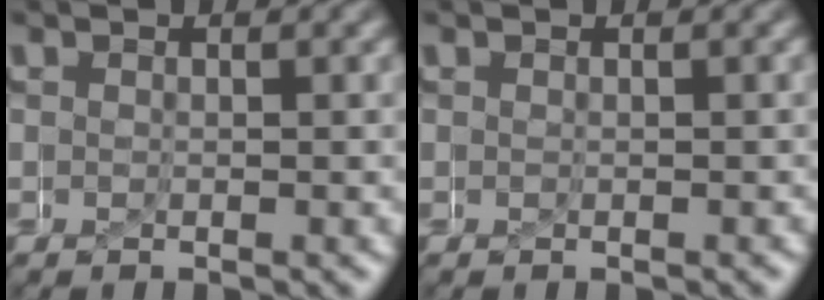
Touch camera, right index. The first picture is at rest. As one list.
[{"total": 0.0}]